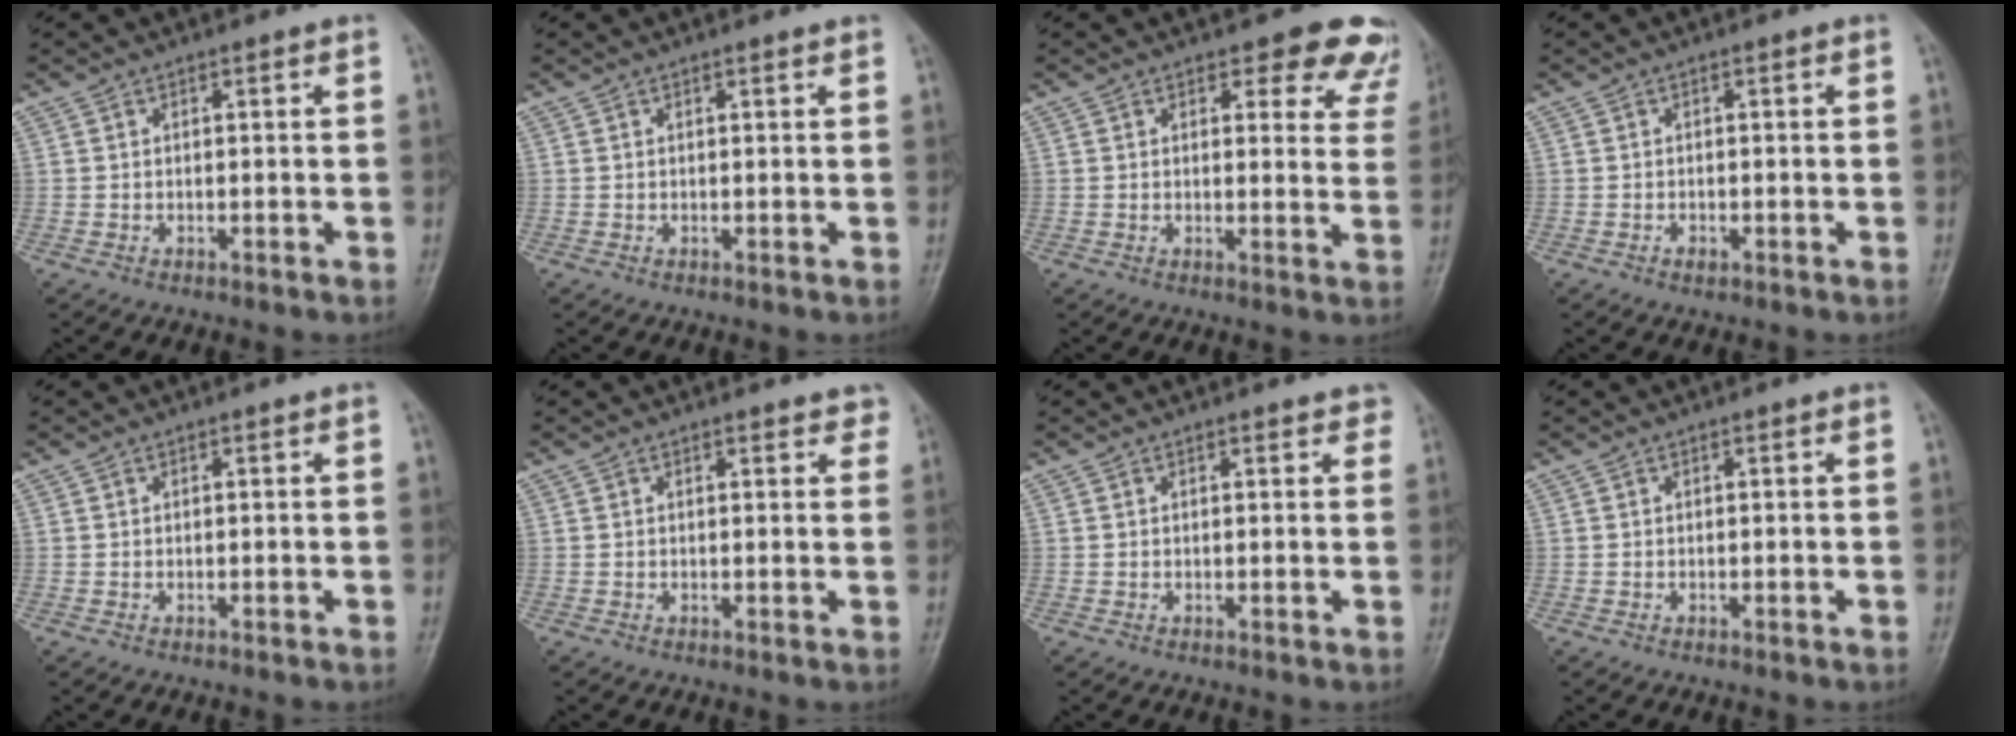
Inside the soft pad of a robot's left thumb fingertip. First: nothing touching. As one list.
[{"total": 0.5, "force": [0.4, 0.0, 0.3], "torque": [-0.007, 0.000, 0.005]}, {"total": 10.0, "force": [8.4, 4.4, 3.3], "torque": [0.019, -0.042, 0.066]}, {"total": 1.0, "force": [-0.5, 0.6, 0.6], "torque": [-0.007, 0.002, -0.008]}, {"total": 0.0}, {"total": 2.7, "force": [2.2, 1.1, 1.1], "torque": [0.011, -0.004, 0.015]}, {"total": 2.2, "force": [1.7, 0.9, 1.0], "torque": [0.007, -0.001, 0.011]}, {"total": 0.0}]